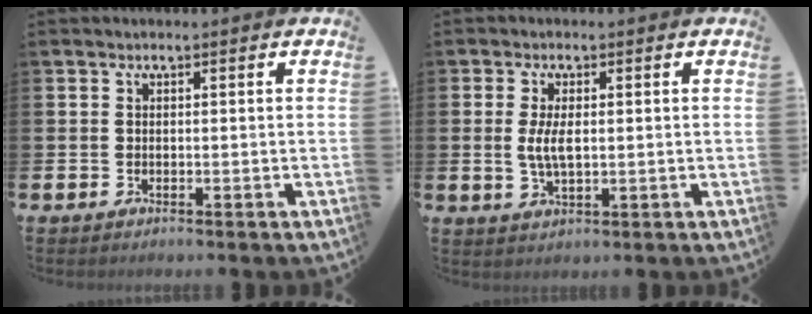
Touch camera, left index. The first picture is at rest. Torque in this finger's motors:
{"motor_torque": [0.75, 0.21, 0.17, 0.07]}